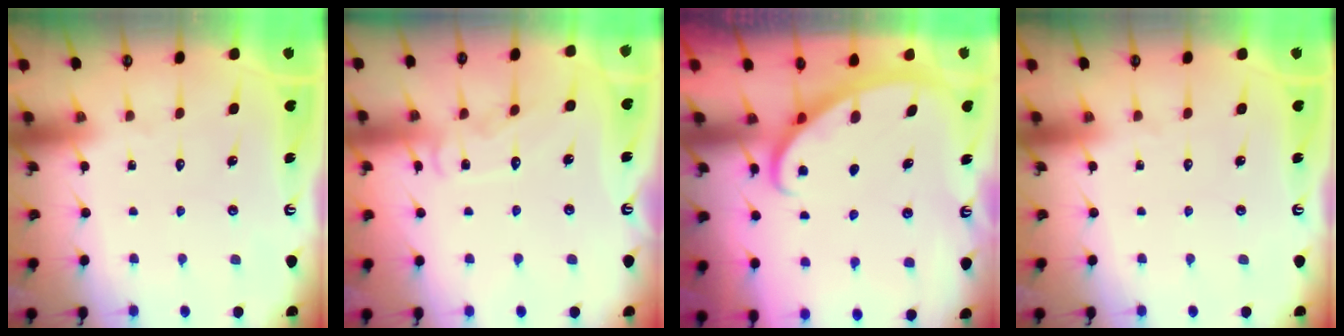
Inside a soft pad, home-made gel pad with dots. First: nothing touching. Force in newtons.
{"total": 8.0, "press": 7.9, "slide": 0.7}
{"total": 2.9, "press": 2.9, "slide": 0.1}
{"total": 0.0}